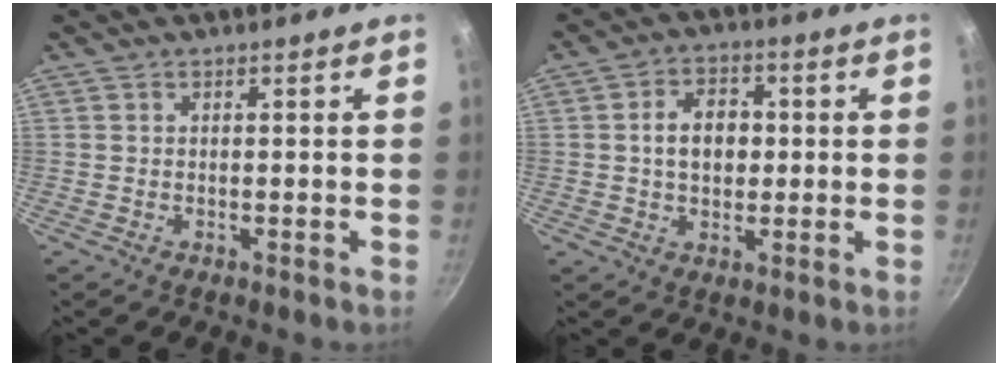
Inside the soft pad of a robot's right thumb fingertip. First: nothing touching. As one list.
[{"total": 7.4, "force": [0.4, 5.4, 5.0], "torque": [-0.054, 0.012, 0.002]}]